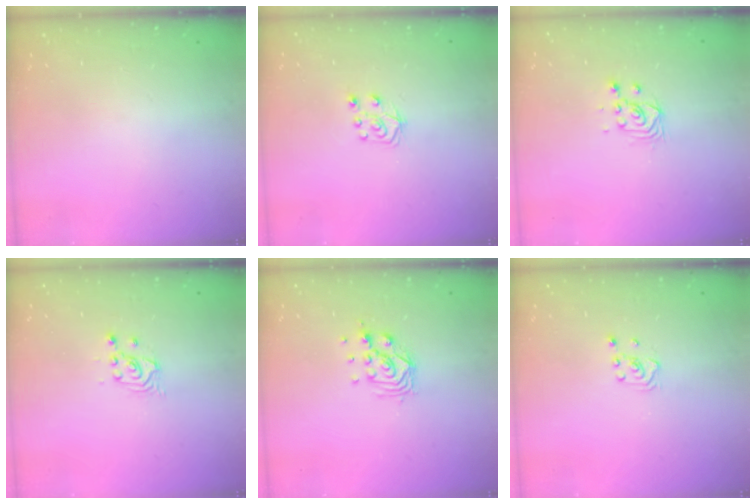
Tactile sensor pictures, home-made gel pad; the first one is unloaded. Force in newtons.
{"total": 5.7, "press": 5.7, "slide": 0.5}
{"total": 3.3, "press": 3.2, "slide": 0.7}
{"total": 2.6, "press": 2.5, "slide": 0.3}
{"total": 7.8, "press": 7.8, "slide": 0.6}
{"total": 2.8, "press": 2.6, "slide": 1.1}